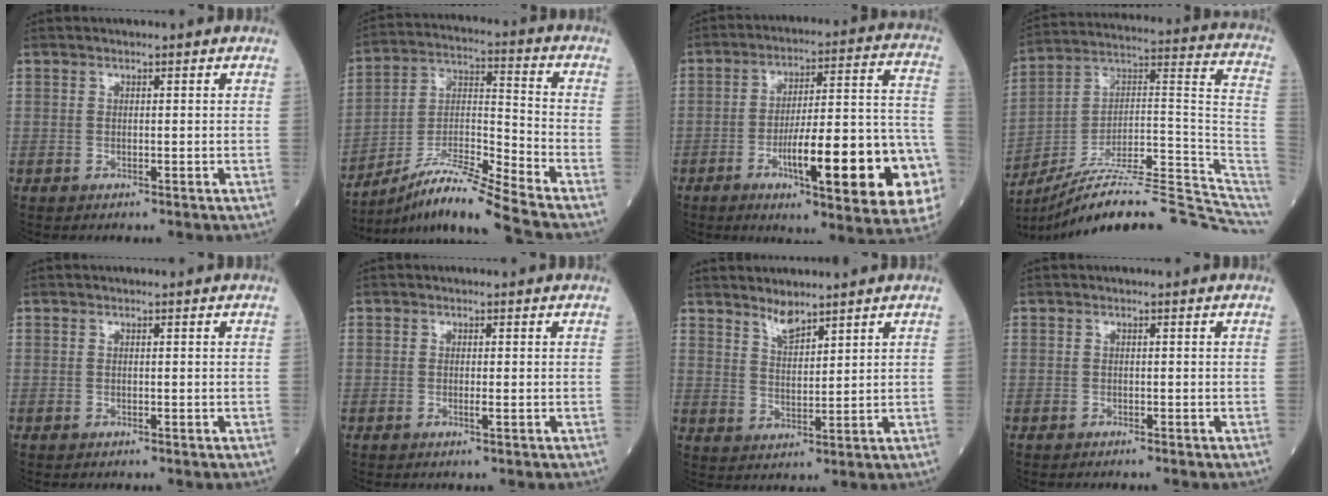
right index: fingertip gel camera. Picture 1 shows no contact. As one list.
[{"total": 17.9, "force": [-15.3, -2.2, 9.0], "torque": [-0.166, 0.012, -0.277]}, {"total": 22.2, "force": [-7.5, 2.6, 20.7], "torque": [-0.233, 0.007, -0.101]}, {"total": 24.2, "force": [-21.1, 2.2, 11.6], "torque": [-0.107, 0.045, -0.321]}, {"total": 0.0}, {"total": 0.8, "force": [-0.3, 0.0, 0.8], "torque": [-0.018, -0.001, -0.005]}, {"total": 3.7, "force": [3.3, 0.7, 1.5], "torque": [-0.029, -0.006, 0.065]}, {"total": 0.8, "force": [-0.8, 0.0, 0.1], "torque": [-0.002, 0.000, -0.014]}]